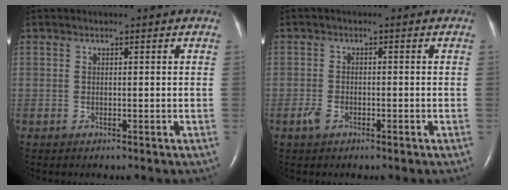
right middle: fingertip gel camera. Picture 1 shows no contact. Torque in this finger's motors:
{"motor_torque": [-0.11, 0.03, 0.00, 0.02]}